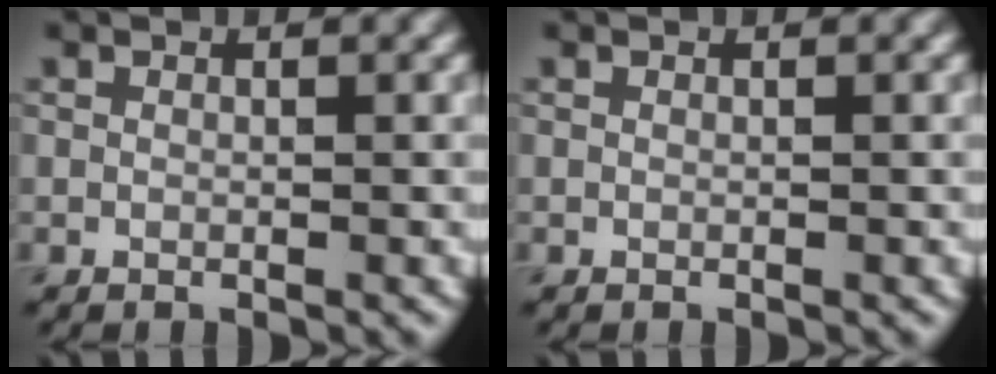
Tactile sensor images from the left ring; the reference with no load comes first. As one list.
[{"total": 0.0}]